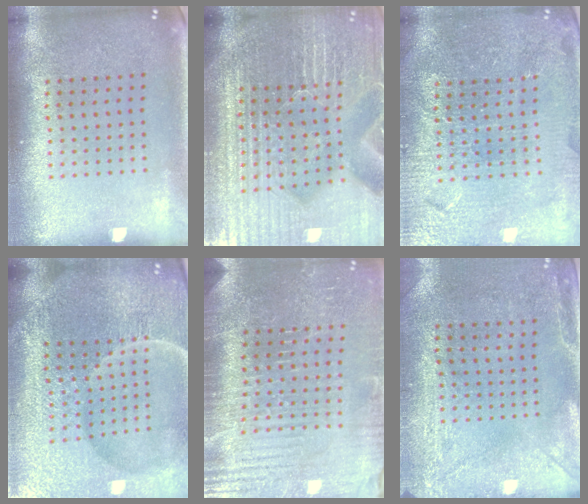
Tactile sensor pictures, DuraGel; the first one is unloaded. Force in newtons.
{"total": 6.3, "press": 5.6, "slide": 2.9}
{"total": 4.1, "press": 3.9, "slide": 1.2}
{"total": 6.3, "press": 5.7, "slide": 2.7}
{"total": 4.2, "press": 4.0, "slide": 1.2}
{"total": 3.0, "press": 2.4, "slide": 1.9}